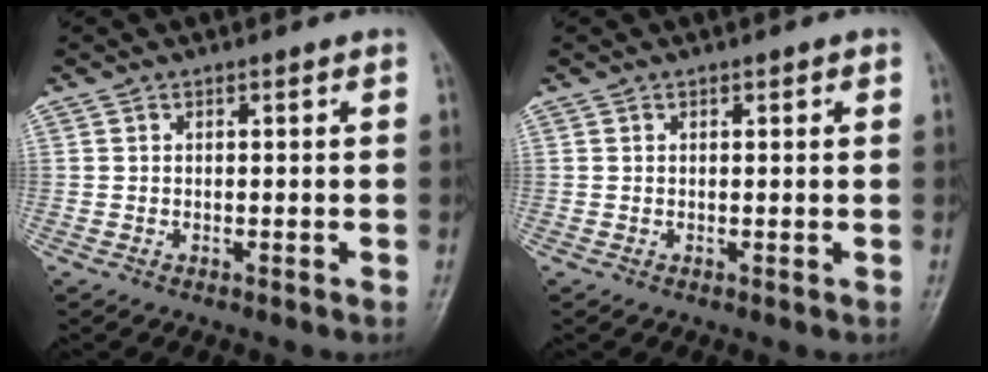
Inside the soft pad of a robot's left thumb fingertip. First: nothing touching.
{"total": 0.9, "force": [0.4, 0.3, 0.7], "torque": [-0.006, 0.001, 0.004]}